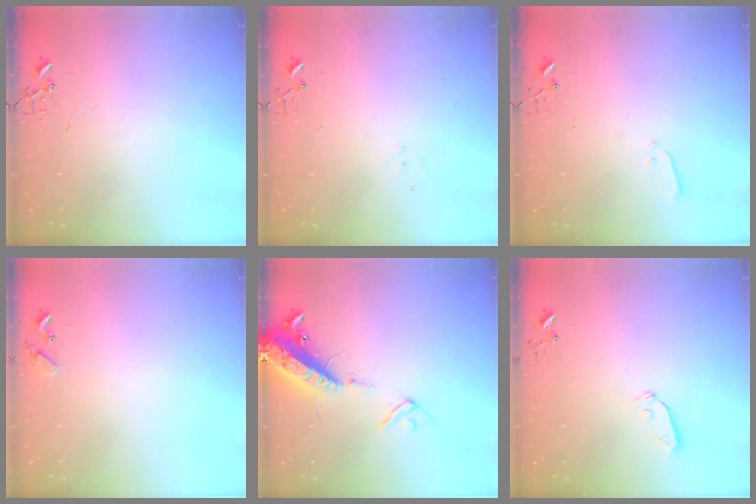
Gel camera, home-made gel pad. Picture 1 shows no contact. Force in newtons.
{"total": 4.9, "press": 4.9, "slide": 0.3}
{"total": 2.8, "press": 2.7, "slide": 0.4}
{"total": 7.0, "press": 7.0, "slide": 0.6}
{"total": 16.4, "press": 16.1, "slide": 3.1}
{"total": 3.9, "press": 3.8, "slide": 0.6}